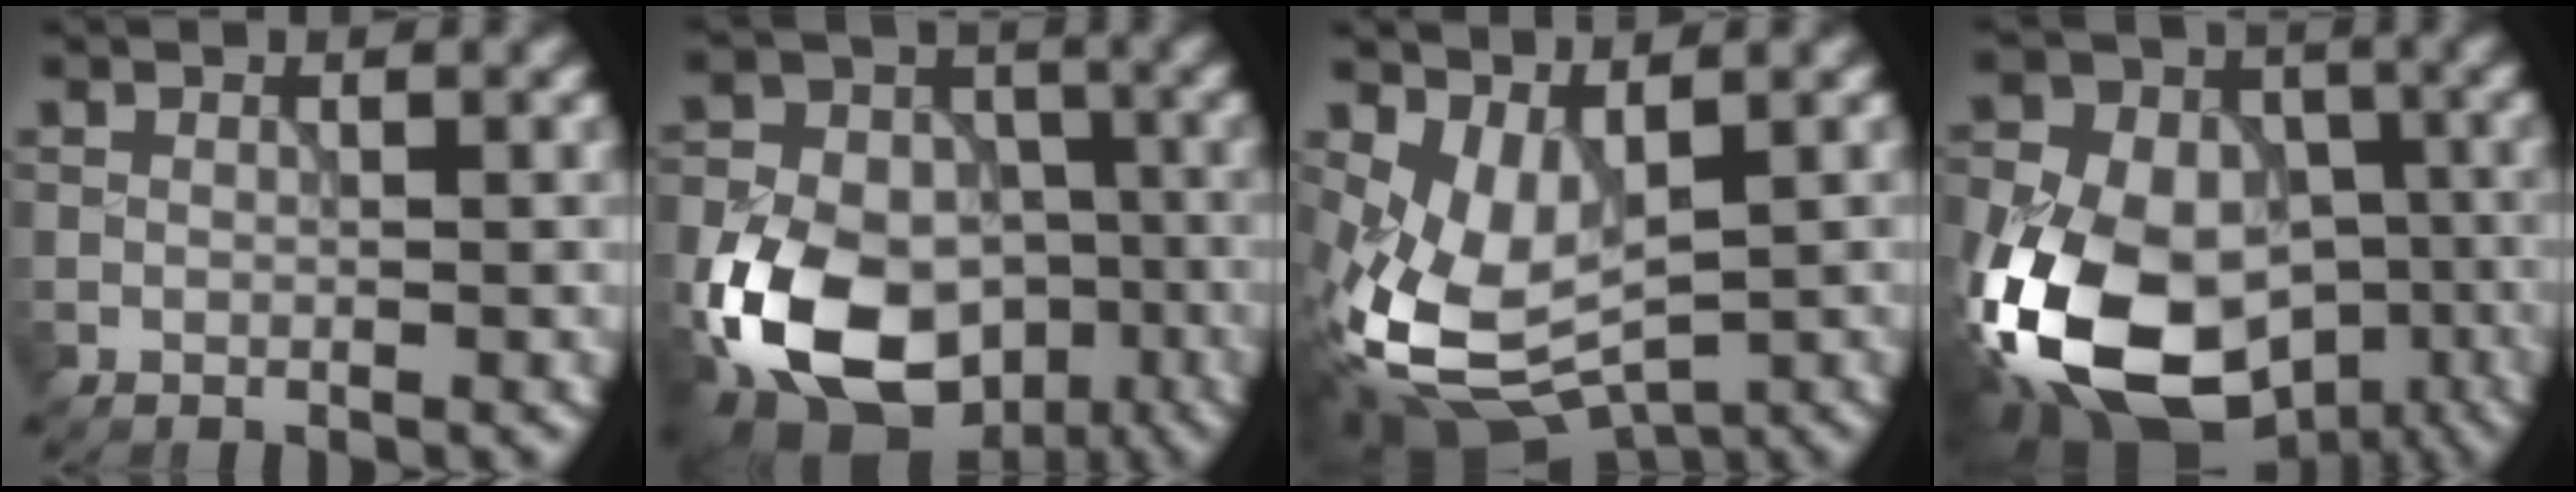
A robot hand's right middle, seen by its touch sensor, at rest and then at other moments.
{"total": 13.5, "force": [-5.3, 9.3, 8.2], "torque": [-0.154, -0.022, -0.099]}
{"total": 6.9, "force": [0.3, 4.1, 5.5], "torque": [-0.123, -0.017, 0.012]}
{"total": 18.2, "force": [-7.2, 13.0, 10.6], "torque": [-0.206, -0.017, -0.126]}